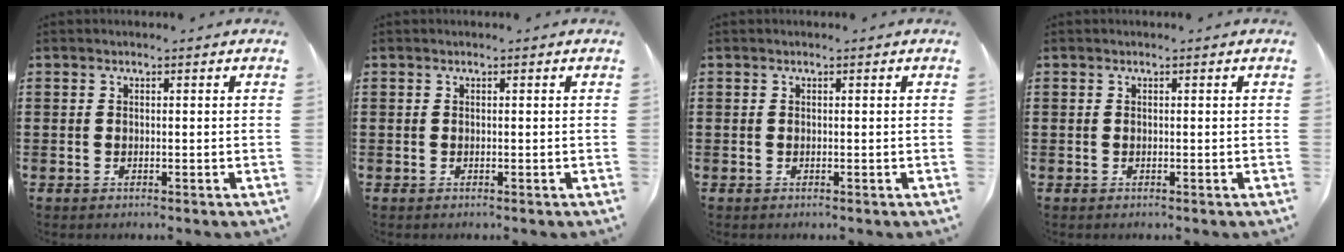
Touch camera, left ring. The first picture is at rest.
{"total": 0.0}
{"total": 0.0}
{"total": 0.0}